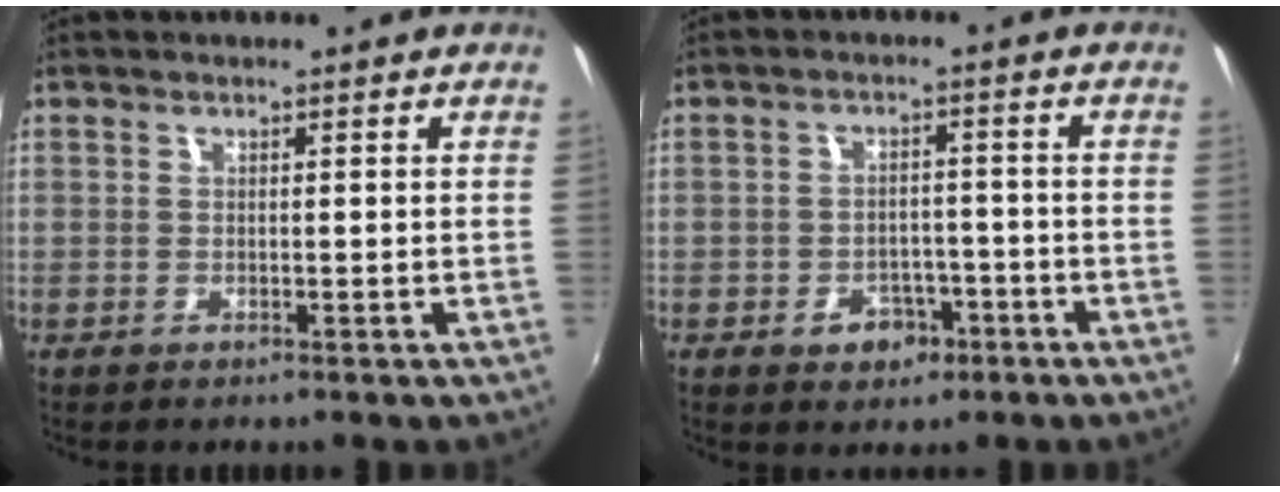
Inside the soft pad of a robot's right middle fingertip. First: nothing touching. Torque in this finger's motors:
{"motor_torque": [0.56, -0.49, 0.05, 0.00]}